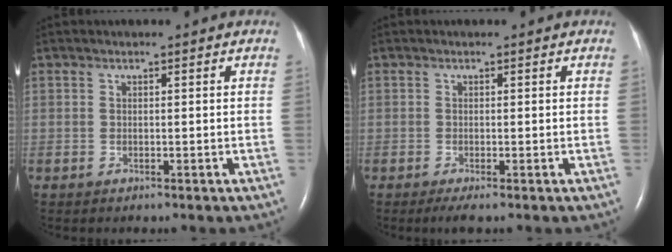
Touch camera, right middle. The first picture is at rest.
{"total": 1.5, "force": [-0.9, 0.0, 1.2], "torque": [-0.028, -0.007, -0.019]}